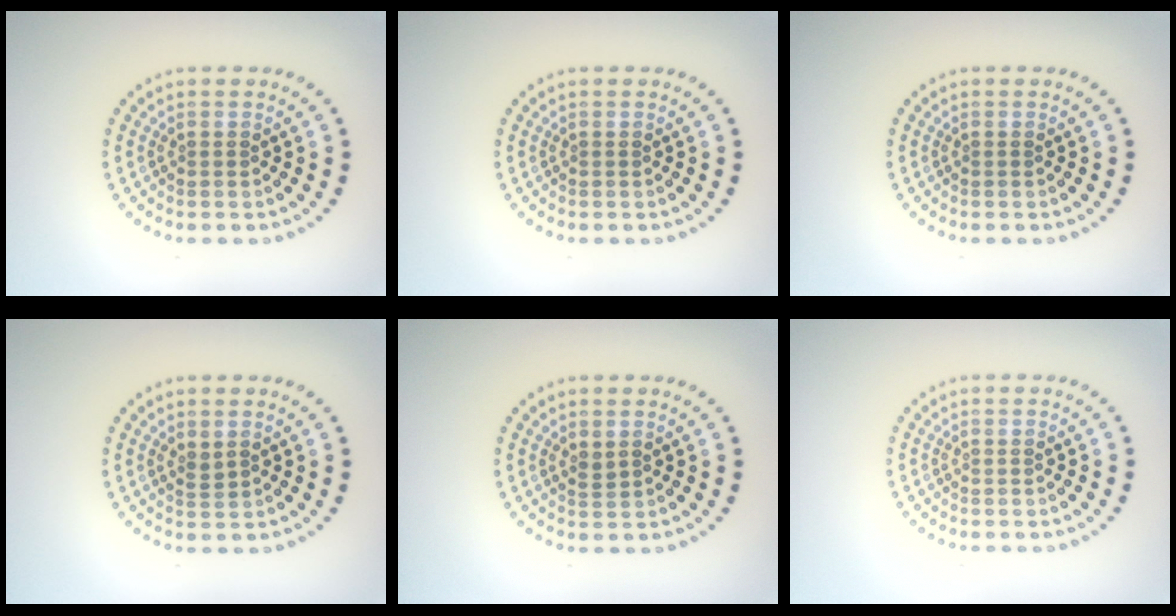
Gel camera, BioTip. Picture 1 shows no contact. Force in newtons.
{"total": 0.0}
{"total": 0.0}
{"total": 0.9, "press": 0.7, "slide": 0.5}
{"total": 0.9, "press": 0.7, "slide": 0.5}
{"total": 0.0}